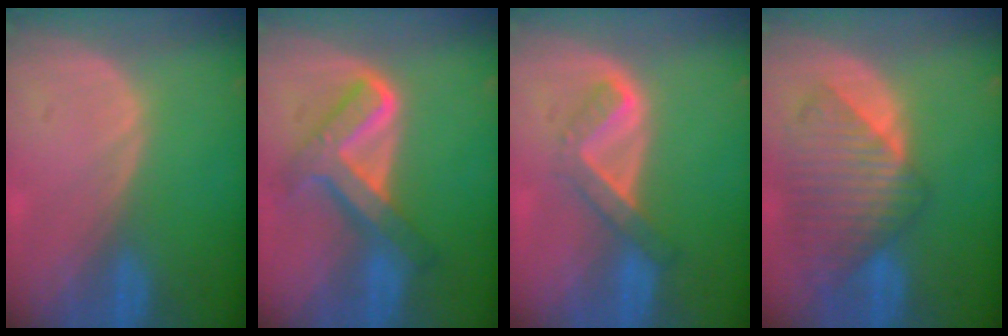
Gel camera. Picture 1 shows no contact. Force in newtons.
{"total": 7.7, "press": 7.7, "slide": 0.5}
{"total": 5.4, "press": 4.7, "slide": 2.7}
{"total": 9.4, "press": 8.3, "slide": 4.3}